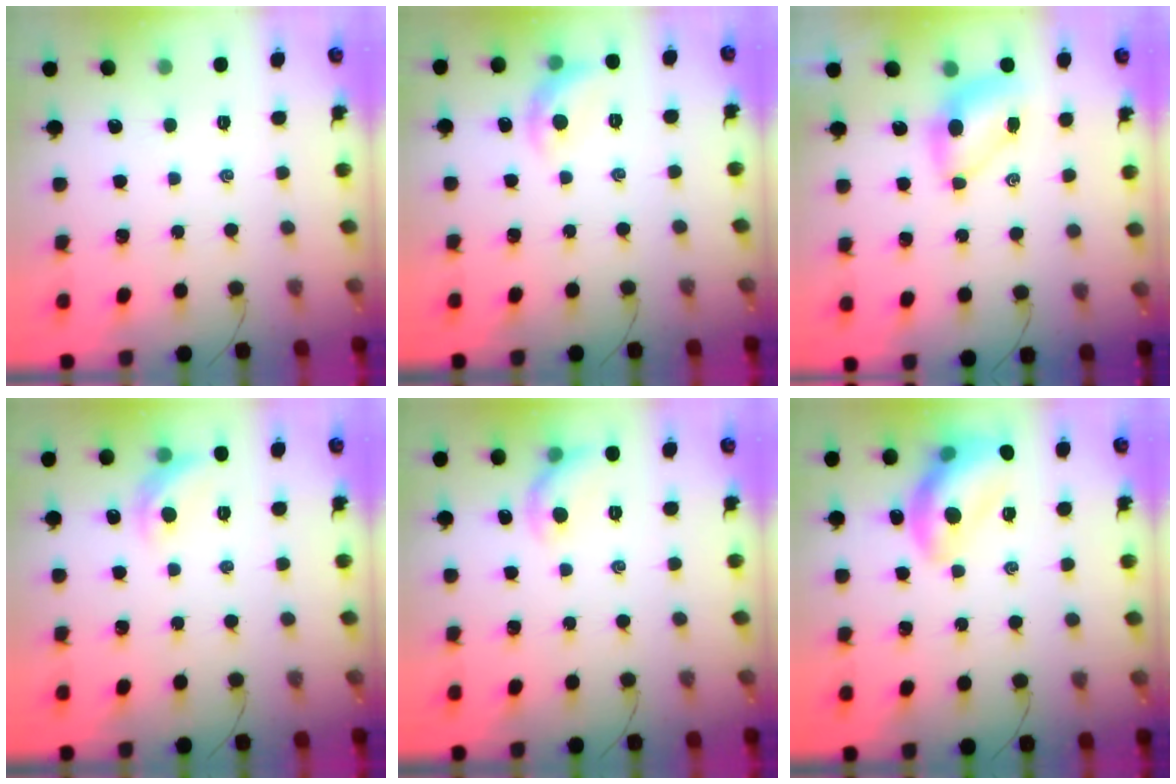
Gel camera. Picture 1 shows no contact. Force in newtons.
{"total": 7.9, "press": 7.9, "slide": 0.5}
{"total": 6.3, "press": 6.2, "slide": 0.7}
{"total": 8.3, "press": 8.3, "slide": 0.9}
{"total": 7.6, "press": 7.5, "slide": 0.7}
{"total": 14.0, "press": 13.8, "slide": 2.0}